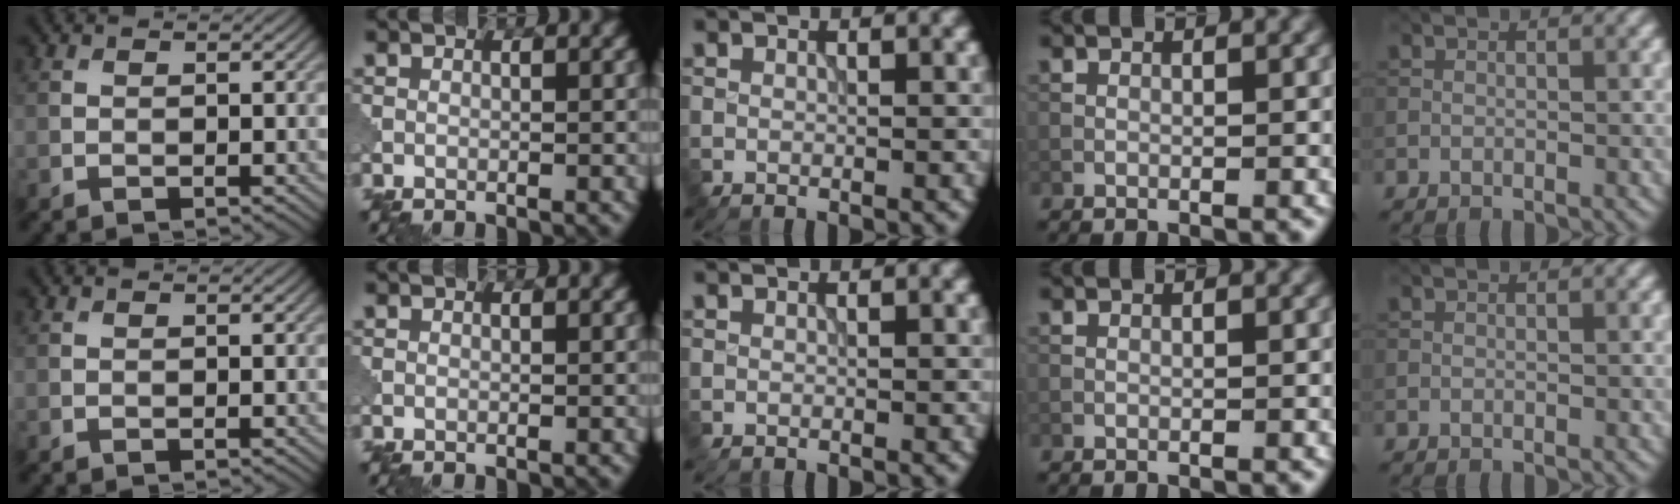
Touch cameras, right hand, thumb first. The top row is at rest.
{}